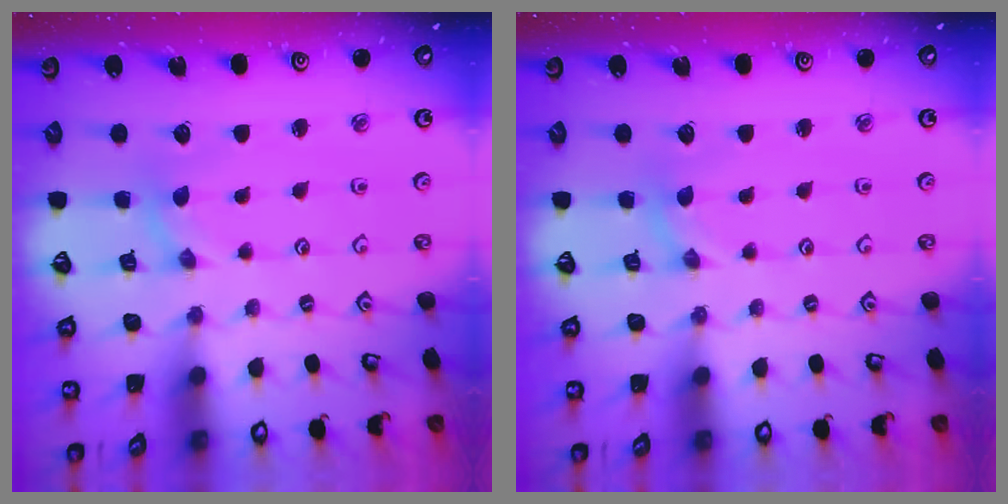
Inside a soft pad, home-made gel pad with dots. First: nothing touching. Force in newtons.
{"total": 0.0}